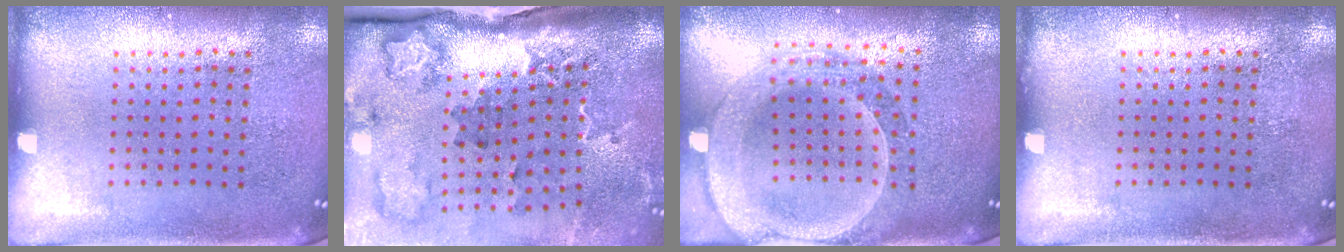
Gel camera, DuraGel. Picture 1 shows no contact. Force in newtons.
{"total": 3.1, "press": 2.1, "slide": 2.3}
{"total": 2.6, "press": 2.3, "slide": 1.3}
{"total": 0.0}